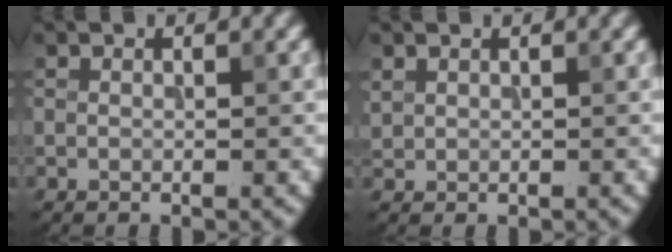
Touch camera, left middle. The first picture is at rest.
{"total": 1.0, "force": [0.6, 0.7, 0.0], "torque": [0.000, 0.000, 0.014]}